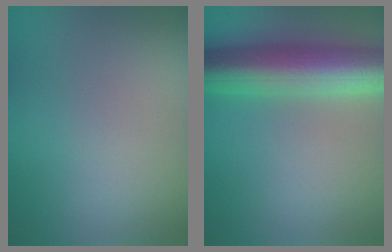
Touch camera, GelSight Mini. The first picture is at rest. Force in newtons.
{"total": 9.5, "press": 9.5, "slide": 0.2}